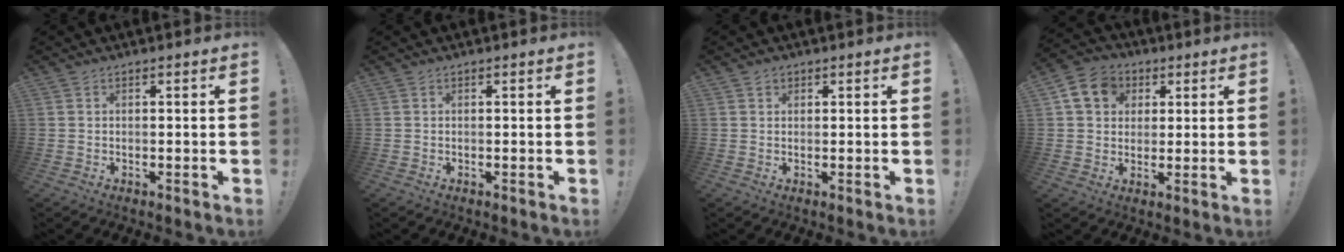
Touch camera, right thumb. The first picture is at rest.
{"total": 0.0}
{"total": 1.2, "force": [0.8, 0.9, 0.2], "torque": [-0.003, 0.001, 0.014]}
{"total": 10.6, "force": [3.7, 9.0, 4.4], "torque": [-0.063, -0.004, 0.076]}